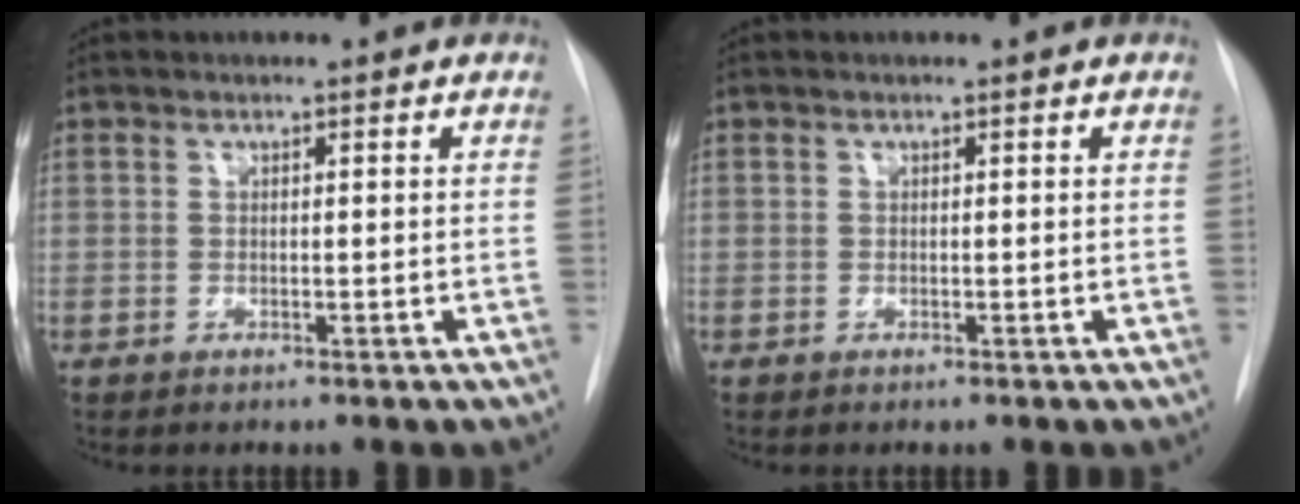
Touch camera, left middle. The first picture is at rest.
{"total": 0.0}